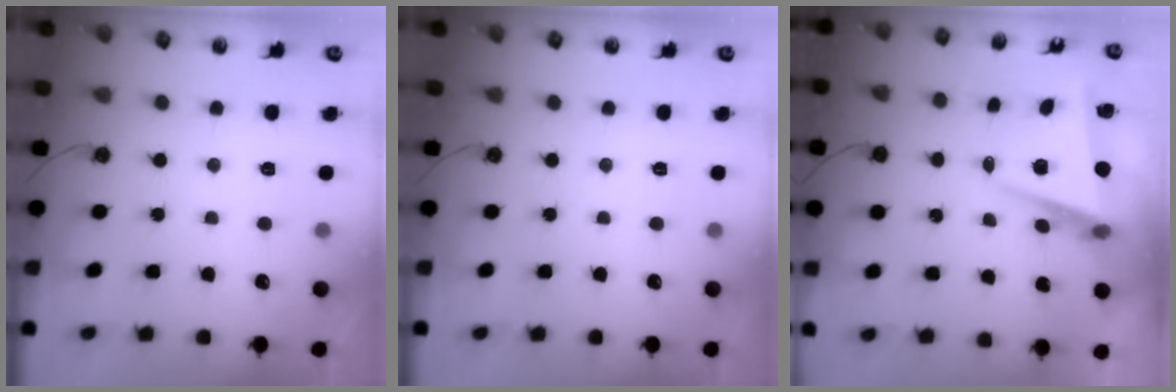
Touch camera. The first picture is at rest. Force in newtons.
{"total": 0.0}
{"total": 7.6, "press": 7.5, "slide": 1.2}